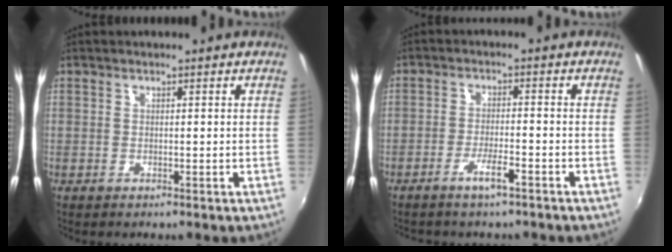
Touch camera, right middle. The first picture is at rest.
{"total": 3.7, "force": [-2.8, 0.5, 2.4], "torque": [-0.058, 0.001, -0.048]}